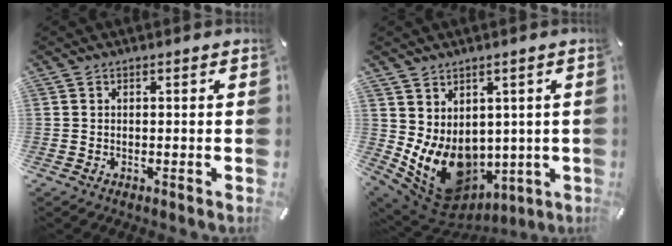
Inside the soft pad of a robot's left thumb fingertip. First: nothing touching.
{"total": 11.5, "force": [-0.8, 9.7, 6.2], "torque": [-0.113, -0.022, -0.002]}